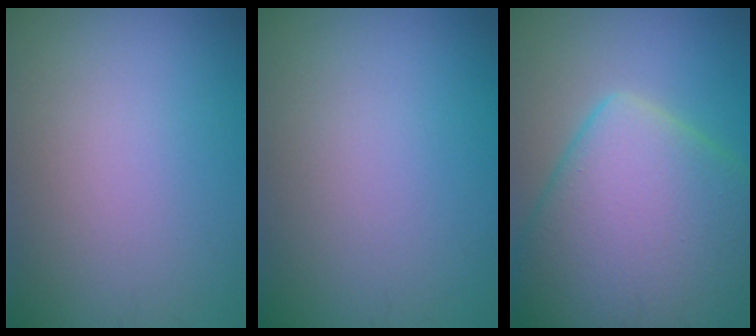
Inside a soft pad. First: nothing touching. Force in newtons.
{"total": 0.0}
{"total": 13.9, "press": 13.8, "slide": 0.6}